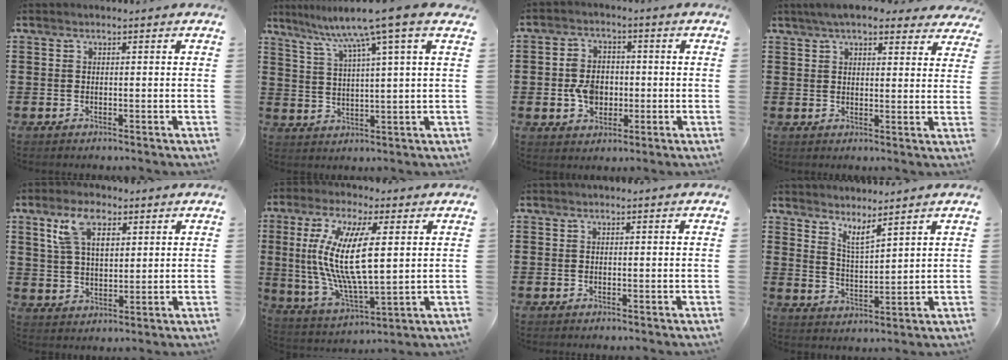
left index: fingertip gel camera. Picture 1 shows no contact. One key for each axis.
{"total": 7.8, "fx": 5.5, "fy": -1.0, "fz": 5.5, "tx": -0.125, "ty": -0.027, "tz": 0.087}
{"total": 6.0, "fx": -0.8, "fy": 4.6, "fz": 3.8, "tx": -0.084, "ty": 0.004, "tz": -0.020}
{"total": 5.7, "fx": 4.9, "fy": 1.2, "fz": 2.6, "tx": -0.056, "ty": -0.009, "tz": 0.089}
{"total": 7.4, "fx": 4.1, "fy": 3.7, "fz": 5.0, "tx": -0.107, "ty": 0.010, "tz": 0.073}
{"total": 13.2, "fx": 3.1, "fy": 4.4, "fz": 12.1, "tx": -0.264, "ty": -0.006, "tz": 0.051}
{"total": 0.0}
{"total": 4.0, "fx": 3.6, "fy": -0.1, "fz": 1.7, "tx": -0.044, "ty": -0.016, "tz": 0.065}